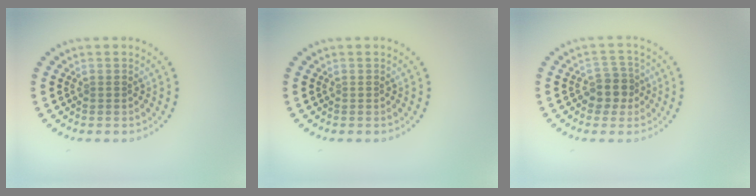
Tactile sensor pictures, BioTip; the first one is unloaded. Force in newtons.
{"total": 0.0}
{"total": 2.6, "press": 2.3, "slide": 1.3}